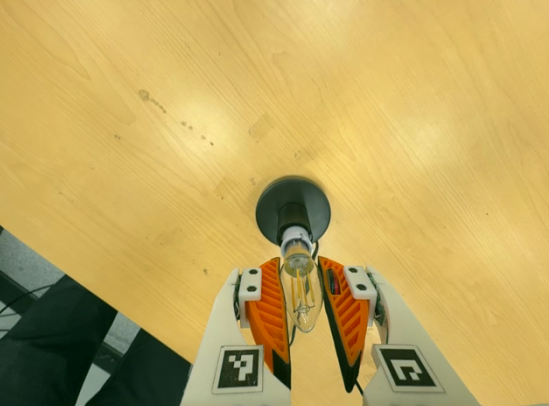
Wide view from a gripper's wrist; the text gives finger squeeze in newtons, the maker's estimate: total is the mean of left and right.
{"total": 12.1, "left": 11.7, "right": 12.5}